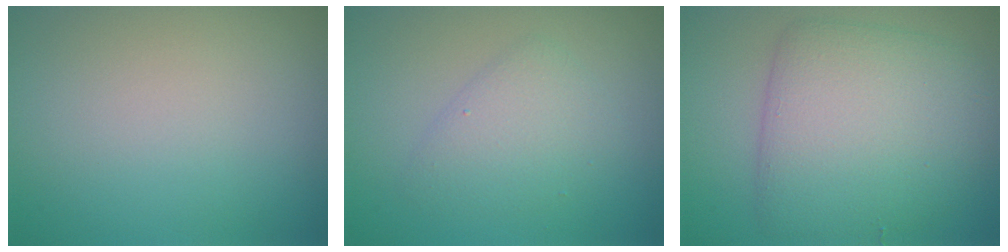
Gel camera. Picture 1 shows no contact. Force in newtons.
{"total": 2.9, "press": 2.9, "slide": 0.2}
{"total": 7.4, "press": 7.4, "slide": 0.2}